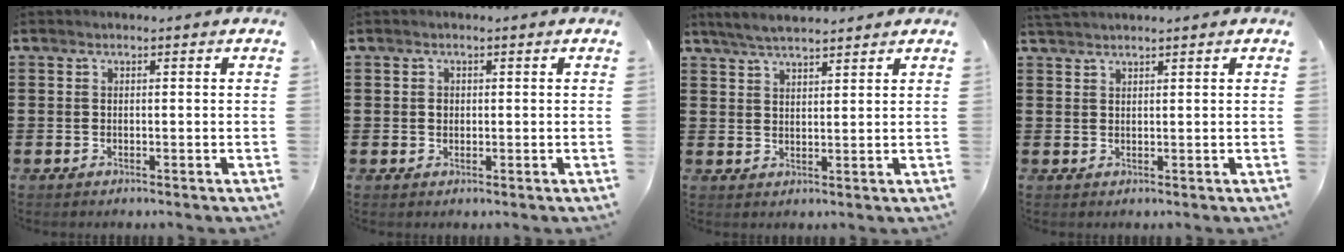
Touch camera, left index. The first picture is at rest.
{"total": 1.0, "force": [0.2, 0.8, 0.6], "torque": [-0.014, 0.003, 0.005]}
{"total": 3.7, "force": [3.5, 0.3, 1.4], "torque": [-0.036, -0.002, 0.065]}
{"total": 1.5, "force": [1.5, -0.1, 0.4], "torque": [-0.011, 0.000, 0.029]}